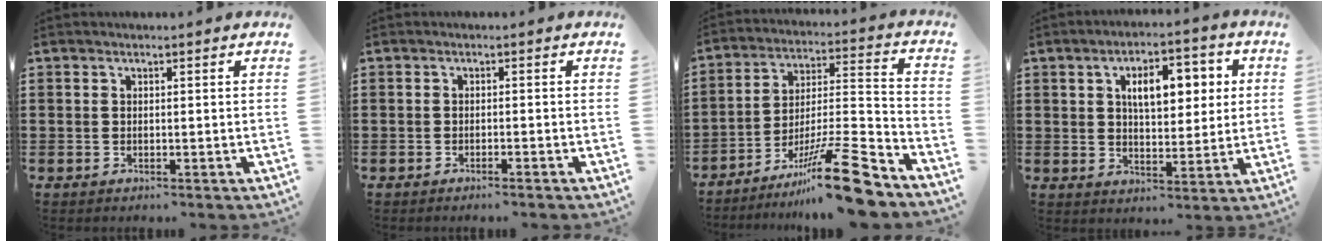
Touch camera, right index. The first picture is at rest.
{"total": 0.8, "force": [-0.7, -0.1, 0.5], "torque": [-0.009, -0.002, -0.014]}
{"total": 16.1, "force": [-11.9, 1.7, 10.6], "torque": [-0.150, 0.050, -0.206]}
{"total": 7.7, "force": [2.5, 3.7, 6.2], "torque": [-0.099, 0.000, 0.033]}